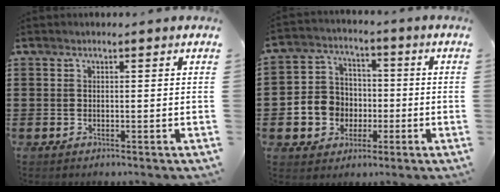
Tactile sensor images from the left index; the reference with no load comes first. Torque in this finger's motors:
{"motor_torque": [1.33, 0.47, 0.41, 0.06]}